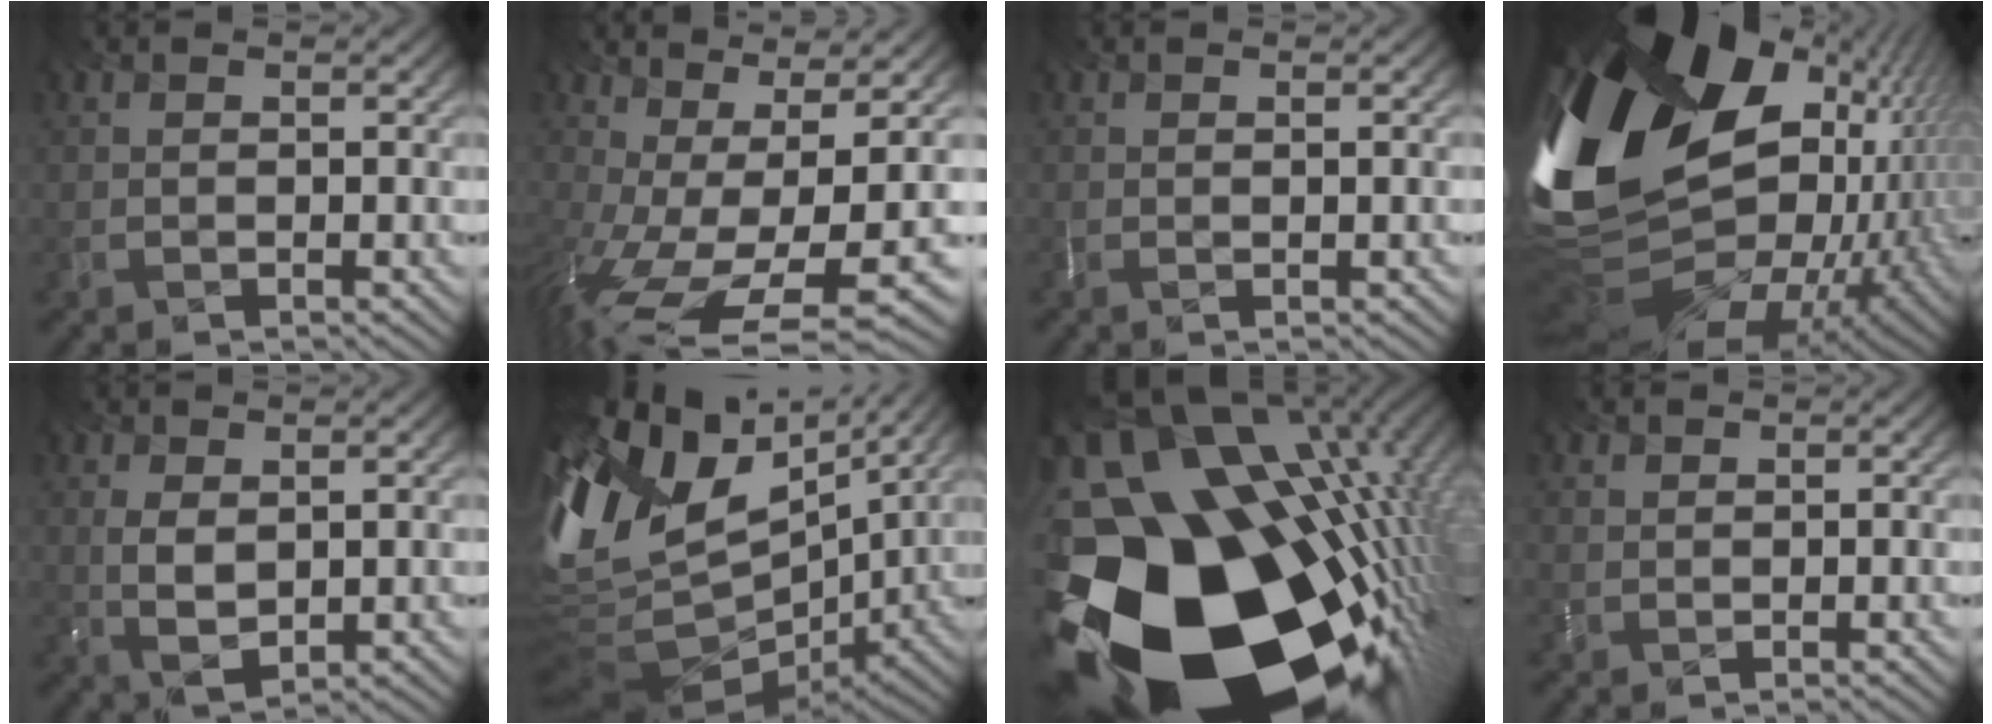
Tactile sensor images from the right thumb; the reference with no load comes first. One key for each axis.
{"total": 13.6, "fx": -4.3, "fy": 4.6, "fz": 12.0, "tx": -0.252, "ty": -0.038, "tz": -0.015}
{"total": 0.9, "fx": 0.1, "fy": -0.2, "fz": 0.9, "tx": -0.020, "ty": 0.004, "tz": 0.002}
{"total": 19.4, "fx": -0.6, "fy": 13.4, "fz": 14.0, "tx": -0.293, "ty": -0.065, "tz": 0.028}
{"total": 2.1, "fx": -0.4, "fy": 1.0, "fz": 1.8, "tx": -0.077, "ty": -0.010, "tz": 0.020}
{"total": 13.6, "fx": 2.2, "fy": 8.8, "fz": 10.1, "tx": -0.263, "ty": -0.016, "tz": 0.062}
{"total": 21.9, "fx": -9.2, "fy": 14.0, "fz": 14.1, "tx": -0.246, "ty": -0.058, "tz": -0.113}
{"total": 0.9, "fx": -0.1, "fy": 0.0, "fz": -0.9, "tx": -0.007, "ty": -0.008, "tz": 0.023}